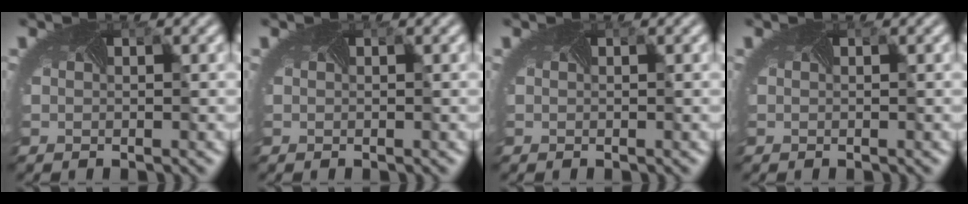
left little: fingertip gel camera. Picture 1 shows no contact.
{"total": 0.0}
{"total": 0.0}
{"total": 0.0}